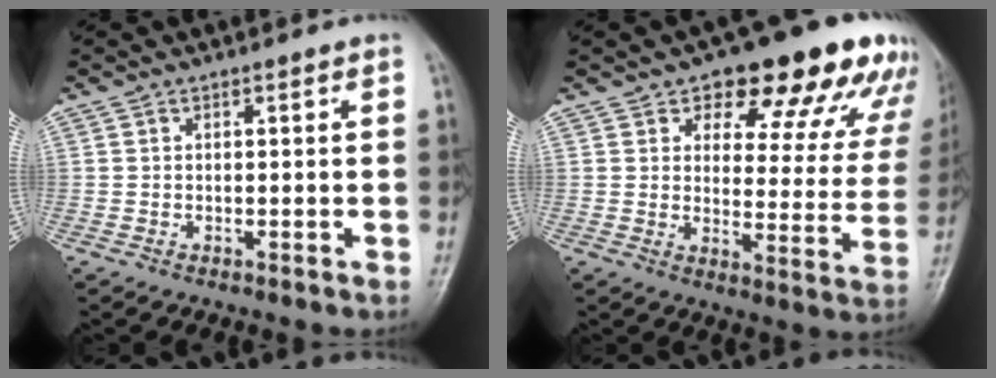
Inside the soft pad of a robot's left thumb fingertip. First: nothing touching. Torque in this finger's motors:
{"motor_torque": [0.62, 0.73, 1.45, -1.31, 0.08]}